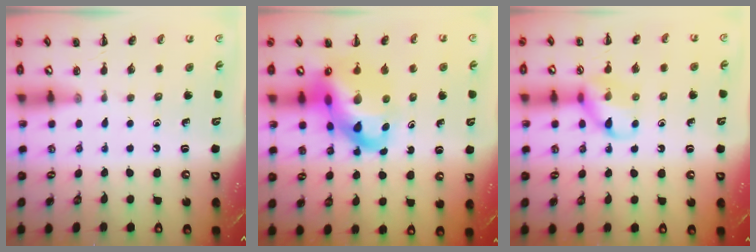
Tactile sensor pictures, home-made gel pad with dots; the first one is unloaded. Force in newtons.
{"total": 17.6, "press": 17.0, "slide": 4.7}
{"total": 11.9, "press": 11.8, "slide": 1.2}